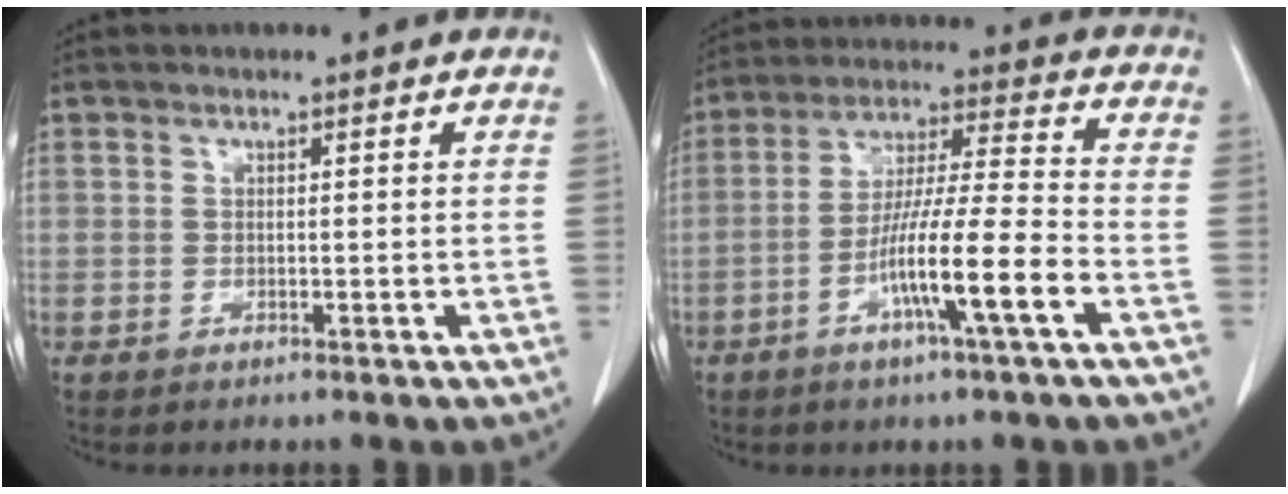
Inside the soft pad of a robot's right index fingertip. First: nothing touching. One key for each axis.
{"total": 12.2, "fx": -5.0, "fy": -0.5, "fz": 11.1, "tx": -0.207, "ty": -0.002, "tz": -0.092}